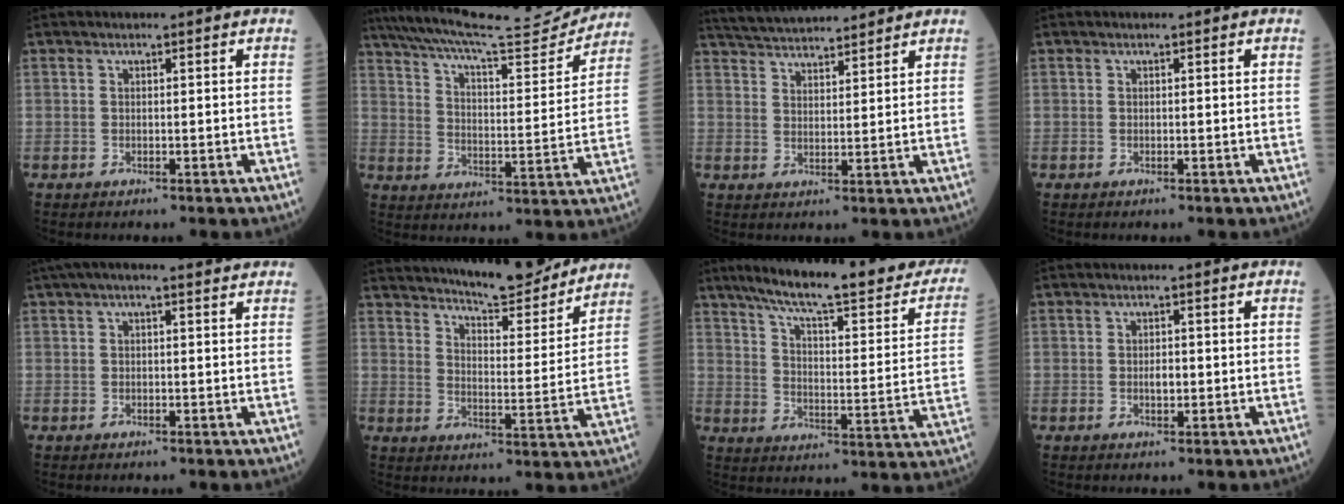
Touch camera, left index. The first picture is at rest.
{"total": 20.3, "force": [18.9, 1.8, 7.2], "torque": [-0.127, -0.019, 0.268]}
{"total": 10.6, "force": [10.0, 1.2, 3.3], "torque": [-0.065, 0.023, 0.162]}
{"total": 0.0}
{"total": 6.2, "force": [4.8, 1.3, 3.7], "torque": [-0.066, 0.040, 0.066]}
{"total": 15.8, "force": [14.4, 1.9, 6.1], "torque": [-0.089, -0.019, 0.204]}
{"total": 26.7, "force": [21.8, 3.3, 15.1], "torque": [-0.215, -0.039, 0.282]}
{"total": 1.4, "force": [-0.1, 0.7, 1.2], "torque": [-0.022, 0.000, 0.000]}